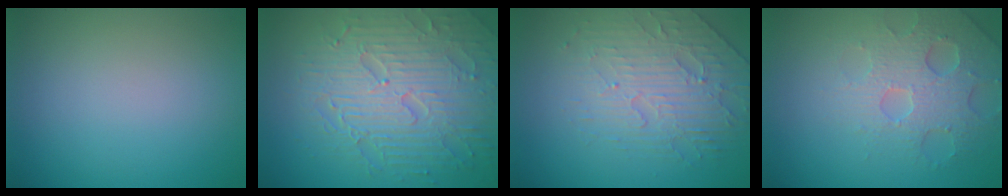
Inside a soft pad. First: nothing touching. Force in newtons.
{"total": 8.4, "press": 6.0, "slide": 5.9}
{"total": 4.0, "press": 3.6, "slide": 1.6}
{"total": 4.3, "press": 4.0, "slide": 1.6}